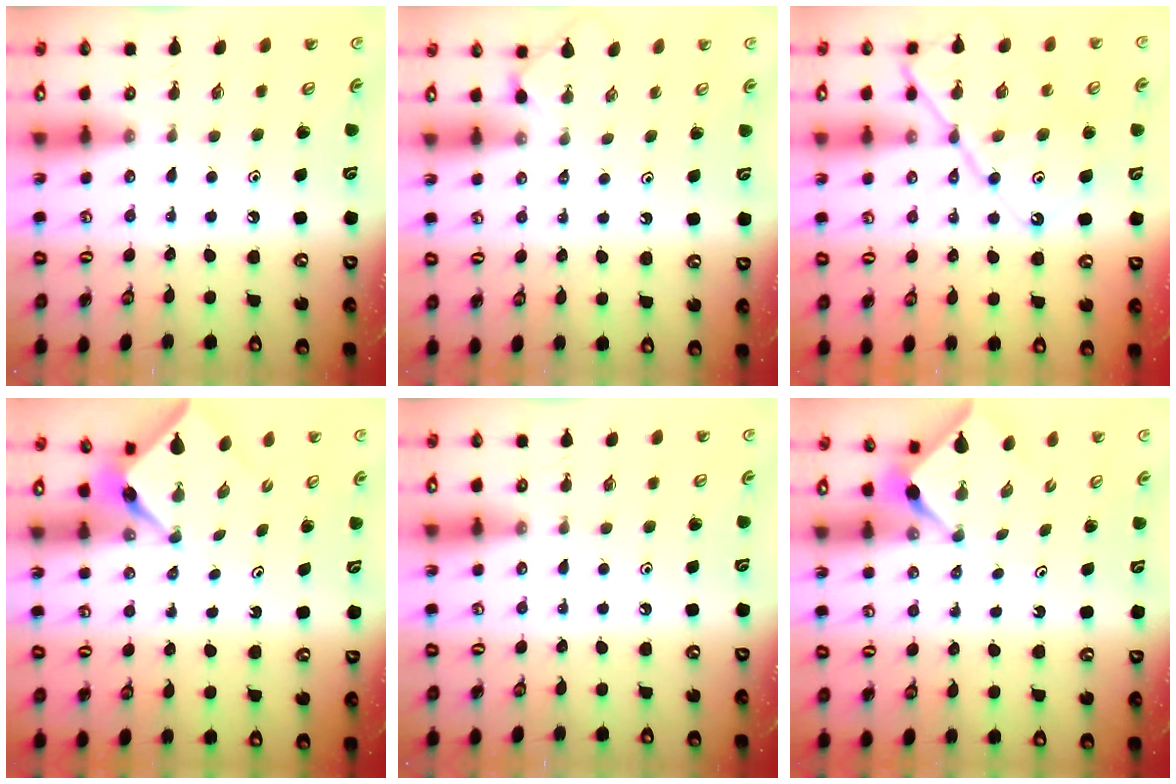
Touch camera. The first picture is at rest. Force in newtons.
{"total": 2.1, "press": 2.1, "slide": 0.4}
{"total": 12.5, "press": 12.4, "slide": 1.4}
{"total": 3.1, "press": 3.1, "slide": 0.3}
{"total": 0.0}
{"total": 2.9, "press": 2.9, "slide": 0.2}